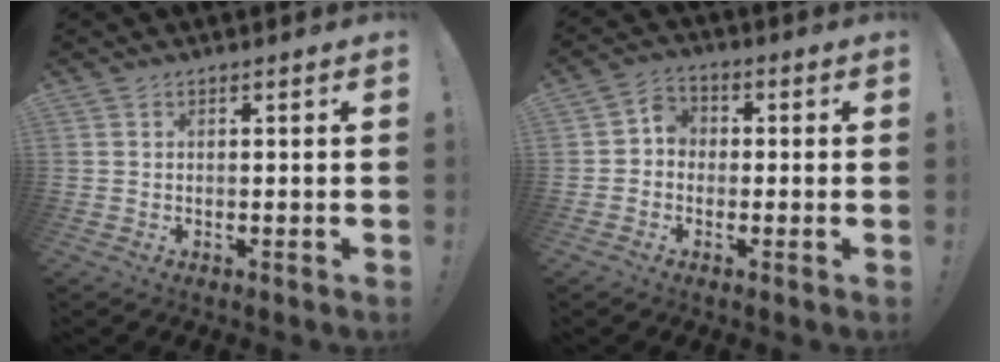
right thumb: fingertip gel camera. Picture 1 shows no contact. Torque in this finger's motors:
{"motor_torque": [0.18, -0.25, 0.21, -0.46, 0.00]}